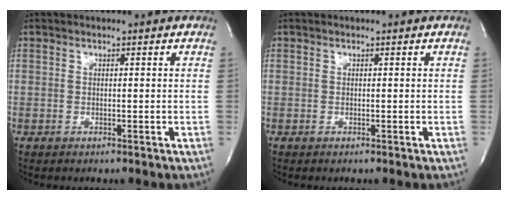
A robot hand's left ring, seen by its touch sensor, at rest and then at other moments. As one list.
[{"total": 0.0}]